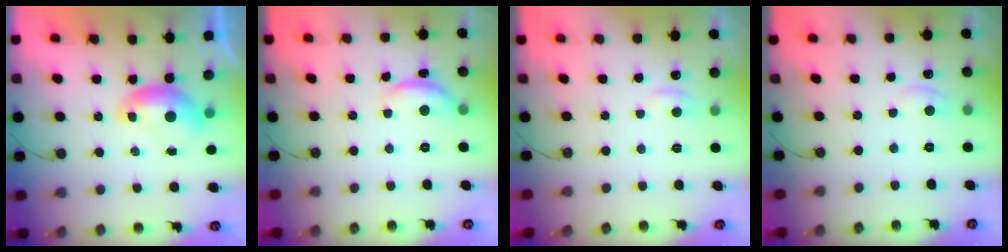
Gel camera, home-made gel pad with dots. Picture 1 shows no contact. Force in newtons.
{"total": 3.8, "press": 3.7, "slide": 0.5}
{"total": 0.8, "press": 0.3, "slide": 0.7}
{"total": 0.8, "press": 0.3, "slide": 0.8}